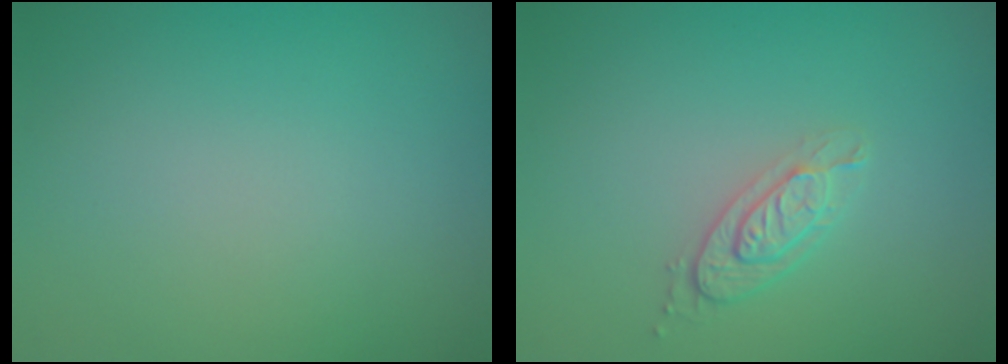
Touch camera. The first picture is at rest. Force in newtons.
{"total": 2.1, "press": 1.9, "slide": 0.9}